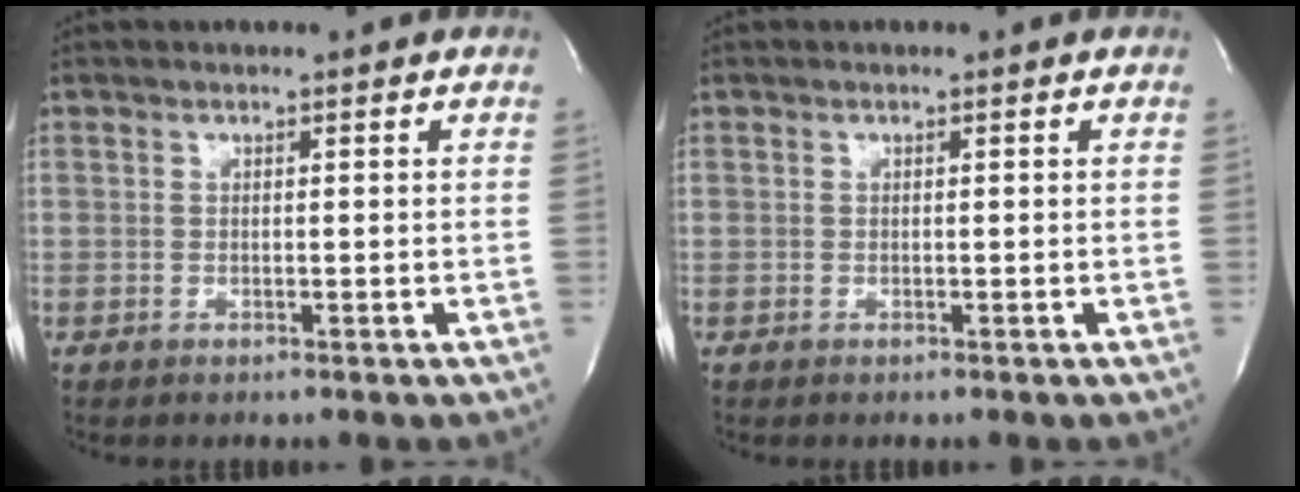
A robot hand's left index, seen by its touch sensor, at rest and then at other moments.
{"total": 0.0}